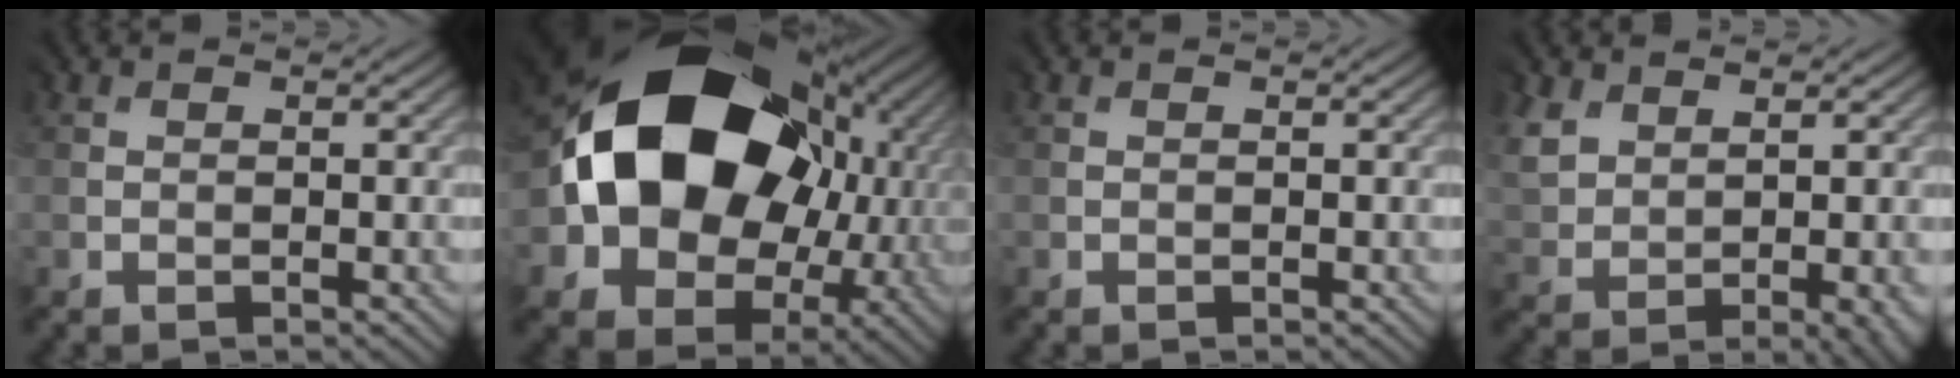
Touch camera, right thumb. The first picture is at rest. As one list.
[{"total": 17.6, "force": [1.8, 14.2, 10.3], "torque": [-0.213, -0.025, 0.053]}, {"total": 0.0}, {"total": 5.5, "force": [2.8, 3.5, 3.3], "torque": [-0.078, 0.003, 0.060]}]